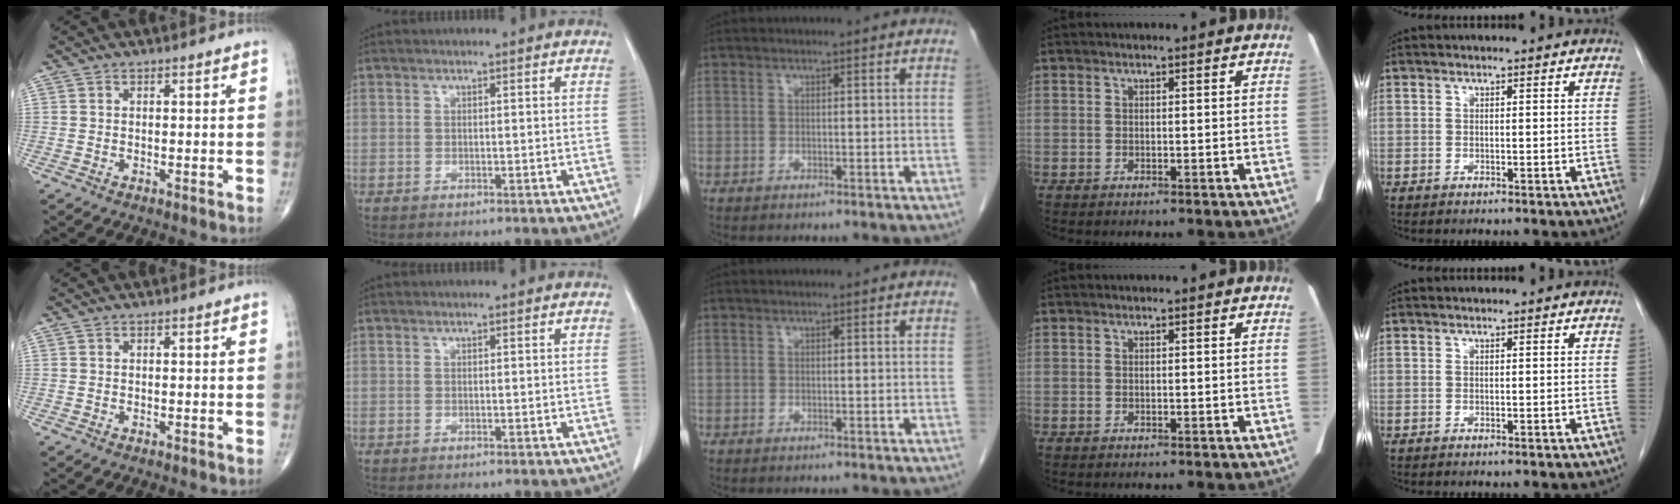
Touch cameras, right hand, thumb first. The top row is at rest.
{}